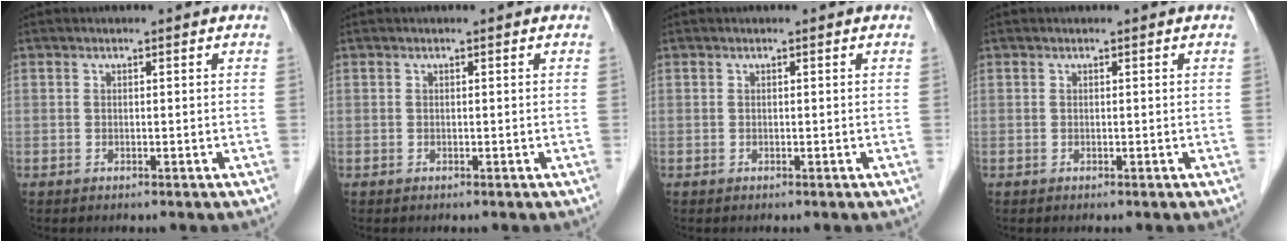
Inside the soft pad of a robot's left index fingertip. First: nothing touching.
{"total": 0.0}
{"total": 0.0}
{"total": 0.0}